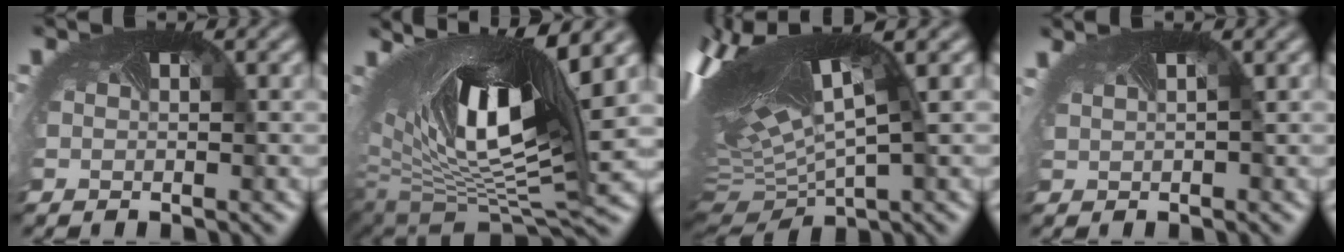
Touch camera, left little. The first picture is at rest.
{"total": 15.0, "force": [5.0, 5.6, 13.0], "torque": [-0.245, 0.010, 0.083]}
{"total": 14.1, "force": [2.5, 5.8, 12.6], "torque": [-0.280, 0.003, 0.069]}
{"total": 3.4, "force": [1.6, 1.7, 2.5], "torque": [-0.043, 0.021, 0.016]}